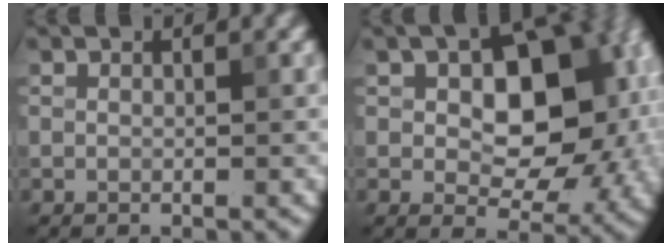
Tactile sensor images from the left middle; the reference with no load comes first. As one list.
[{"total": 11.5, "force": [1.6, 6.8, 9.1], "torque": [-0.102, 0.010, 0.025]}]